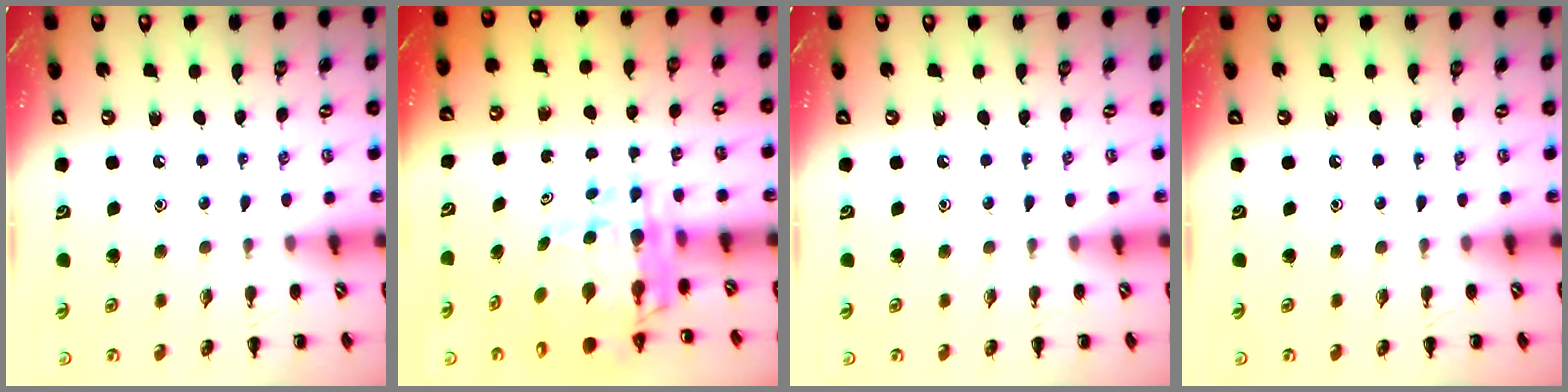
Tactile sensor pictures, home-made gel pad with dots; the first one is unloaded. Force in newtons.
{"total": 9.9, "press": 9.5, "slide": 2.7}
{"total": 0.0}
{"total": 0.0}